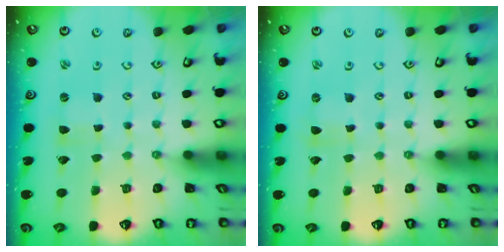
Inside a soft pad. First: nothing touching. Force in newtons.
{"total": 0.0}